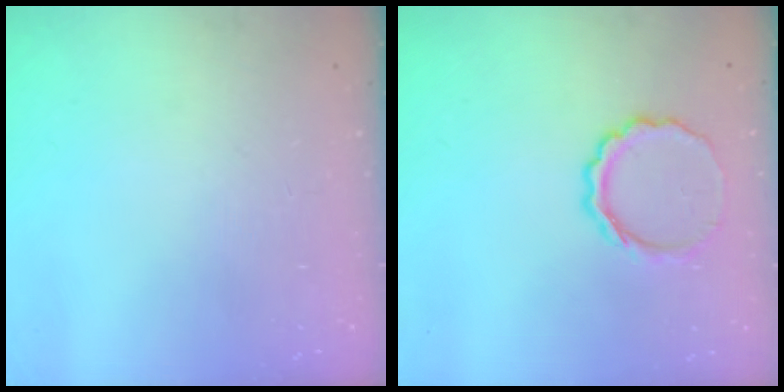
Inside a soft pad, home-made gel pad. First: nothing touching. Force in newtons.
{"total": 7.7, "press": 7.5, "slide": 1.4}